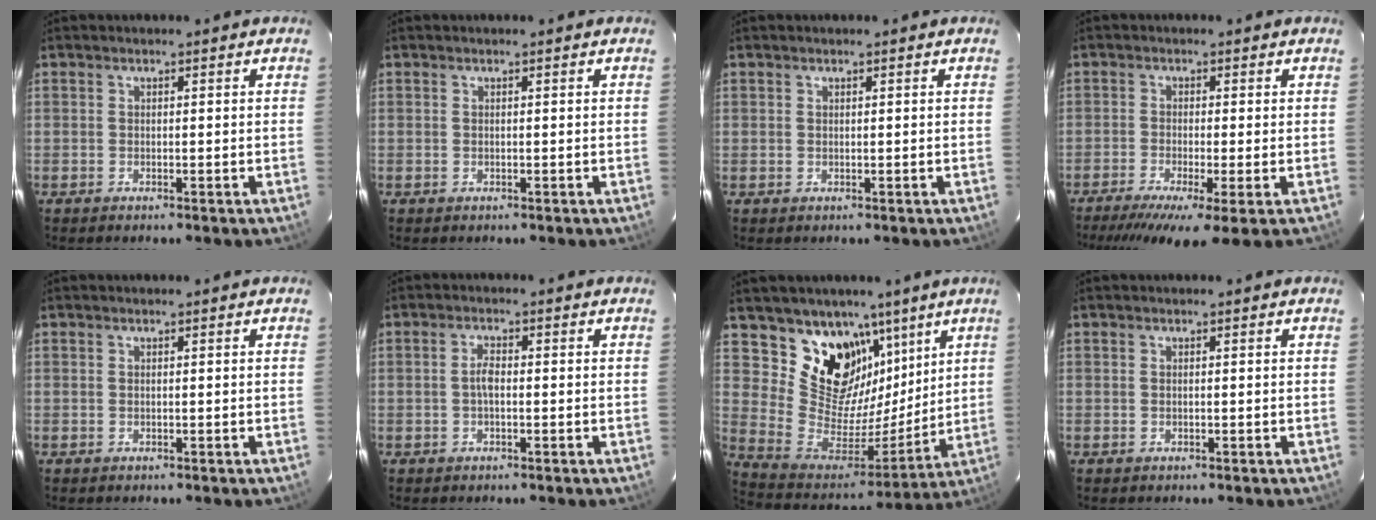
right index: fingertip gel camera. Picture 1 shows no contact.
{"total": 0.0}
{"total": 0.8, "force": [0.2, 0.7, -0.1], "torque": [0.005, 0.004, 0.002]}
{"total": 8.5, "force": [-5.4, 0.2, 6.6], "torque": [-0.140, -0.033, -0.094]}
{"total": 0.0}
{"total": 2.1, "force": [-0.4, 0.9, 1.8], "torque": [-0.037, 0.007, -0.007]}
{"total": 17.8, "force": [11.0, 12.1, 7.2], "torque": [-0.149, -0.006, 0.215]}
{"total": 0.0}